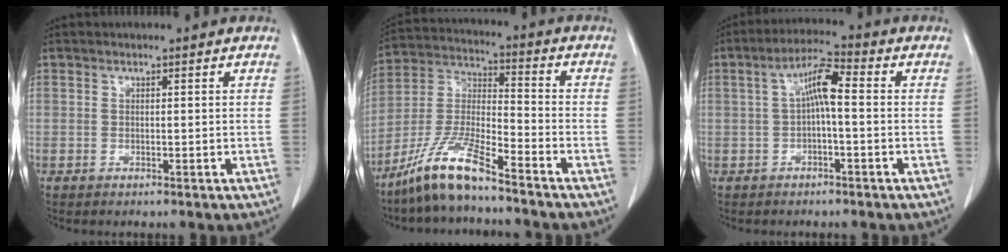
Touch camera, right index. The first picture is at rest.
{"total": 11.2, "force": [-8.5, 0.9, 7.2], "torque": [-0.157, -0.012, -0.170]}
{"total": 5.9, "force": [0.2, 1.1, 5.8], "torque": [-0.109, 0.023, 0.002]}